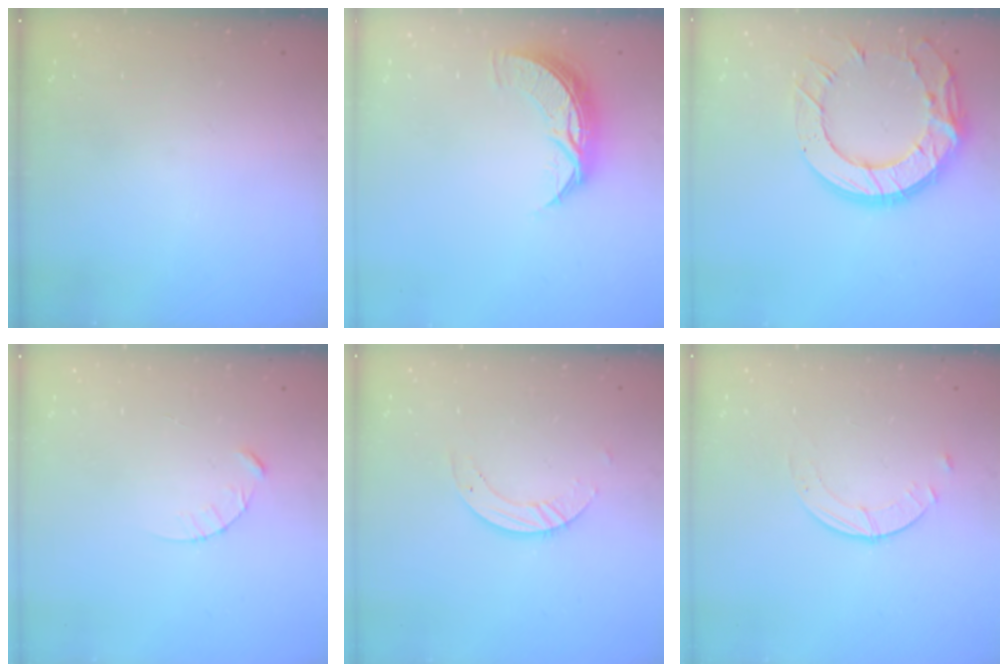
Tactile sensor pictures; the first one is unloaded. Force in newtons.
{"total": 8.7, "press": 8.7, "slide": 0.3}
{"total": 17.6, "press": 17.5, "slide": 1.2}
{"total": 3.1, "press": 3.1, "slide": 0.3}
{"total": 4.6, "press": 4.6, "slide": 0.5}
{"total": 2.5, "press": 2.5, "slide": 0.3}